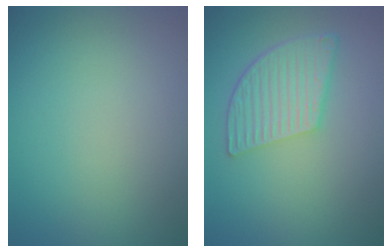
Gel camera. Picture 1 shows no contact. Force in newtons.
{"total": 5.4, "press": 3.9, "slide": 3.7}